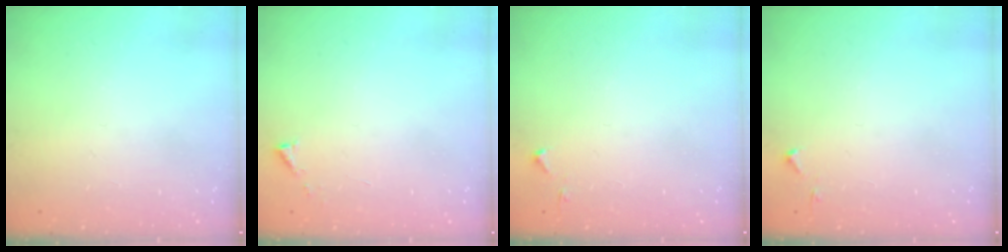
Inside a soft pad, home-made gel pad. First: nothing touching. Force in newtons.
{"total": 2.9, "press": 2.9, "slide": 0.4}
{"total": 3.7, "press": 3.7, "slide": 0.6}
{"total": 3.7, "press": 3.7, "slide": 0.6}